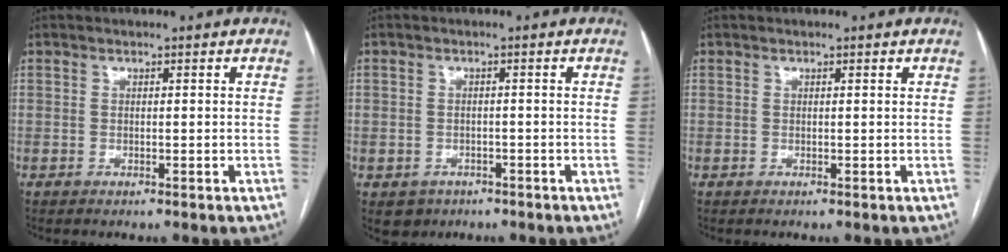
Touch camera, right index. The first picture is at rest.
{"total": 3.8, "force": [-1.9, 3.2, 0.5], "torque": [-0.005, 0.007, -0.021]}
{"total": 0.0}